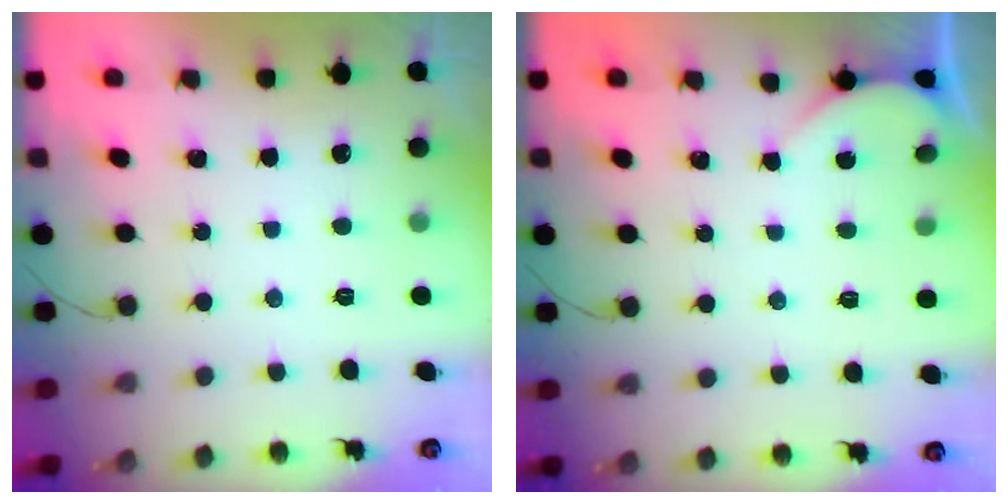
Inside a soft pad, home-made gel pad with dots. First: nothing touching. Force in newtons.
{"total": 2.3, "press": 2.3, "slide": 0.2}